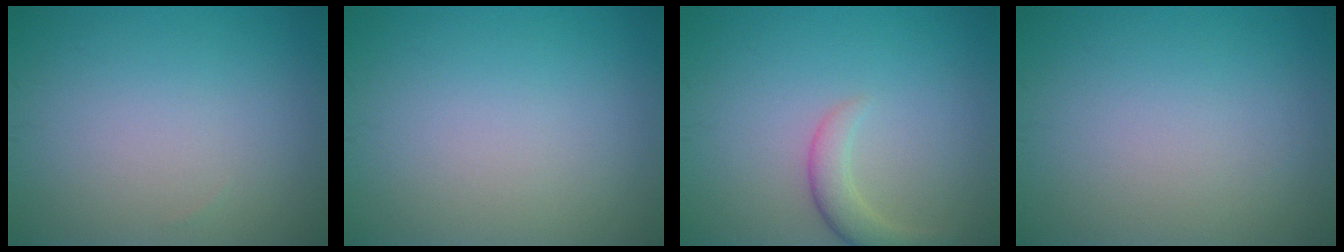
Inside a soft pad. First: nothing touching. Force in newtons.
{"total": 0.0}
{"total": 2.6, "press": 2.6, "slide": 0.3}
{"total": 0.0}